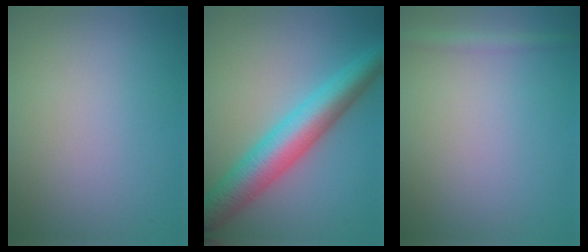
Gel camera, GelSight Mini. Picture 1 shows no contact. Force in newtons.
{"total": 7.0, "press": 7.0, "slide": 0.0}
{"total": 1.3, "press": 1.3, "slide": 0.1}